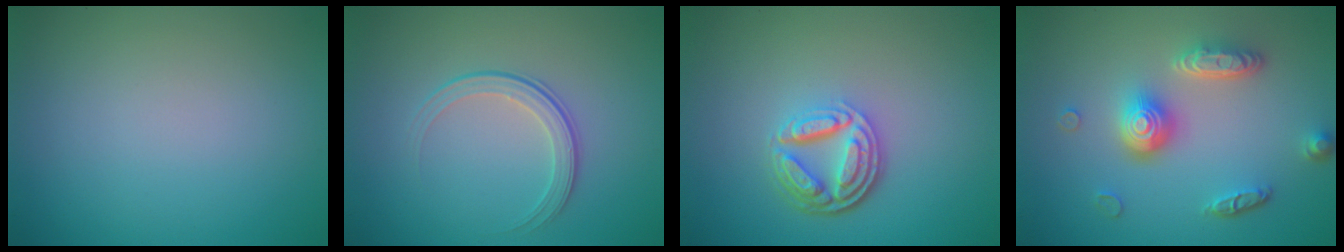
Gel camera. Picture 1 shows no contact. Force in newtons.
{"total": 2.1, "press": 1.5, "slide": 1.5}
{"total": 4.6, "press": 3.5, "slide": 3.0}
{"total": 4.7, "press": 3.7, "slide": 3.0}